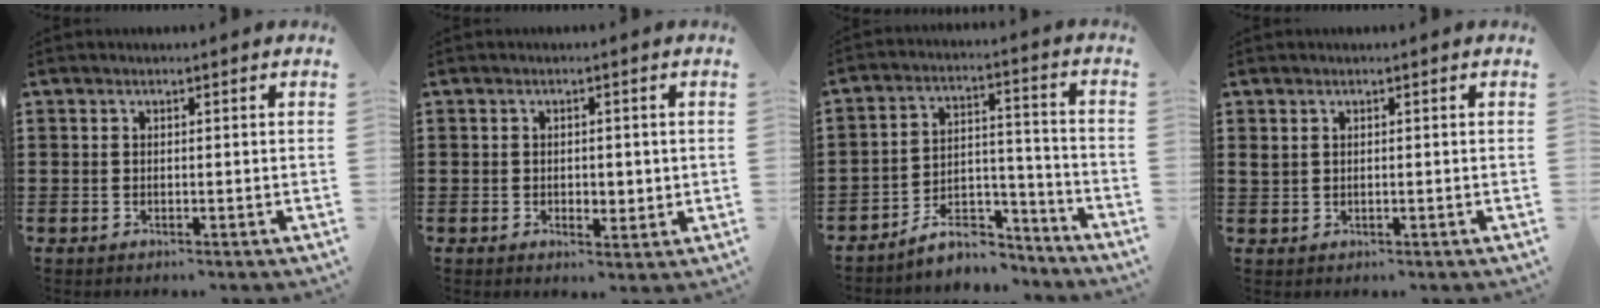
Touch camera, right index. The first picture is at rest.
{"total": 2.0, "force": [-0.1, 1.5, 1.3], "torque": [-0.021, 0.006, -0.005]}
{"total": 7.7, "force": [-6.6, 3.0, 2.6], "torque": [-0.041, 0.025, -0.124]}
{"total": 0.9, "force": [0.5, 0.6, 0.5], "torque": [-0.012, 0.004, 0.009]}